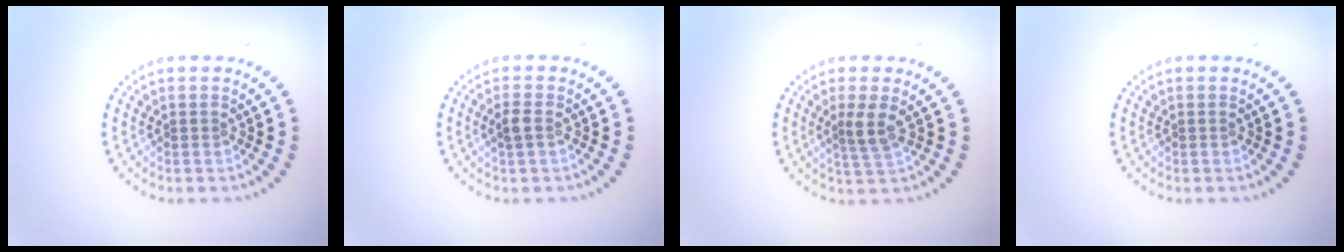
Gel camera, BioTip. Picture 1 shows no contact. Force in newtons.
{"total": 1.2, "press": 1.2, "slide": 0.3}
{"total": 2.2, "press": 1.8, "slide": 1.3}
{"total": 0.0}